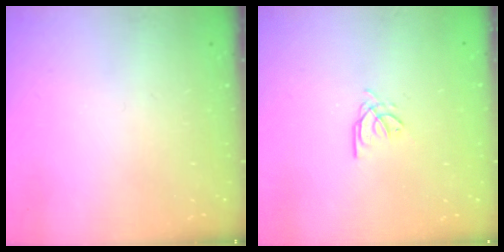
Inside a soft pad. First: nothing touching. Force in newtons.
{"total": 2.4, "press": 2.4, "slide": 0.1}